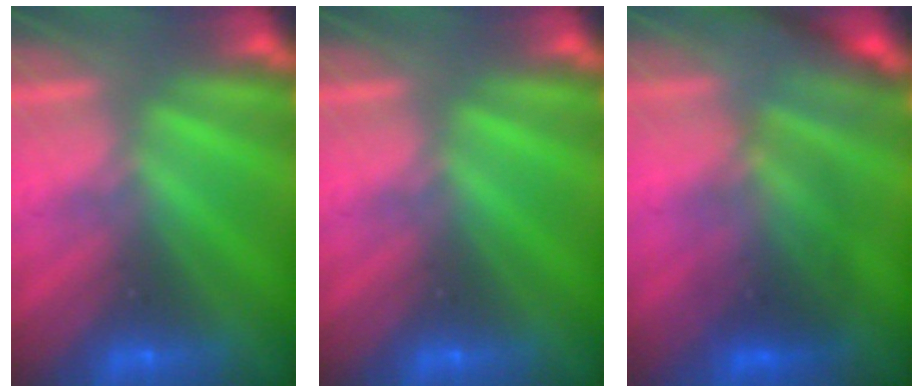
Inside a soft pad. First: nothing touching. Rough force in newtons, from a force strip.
{"total": 0.0}
{"total": 2.4}